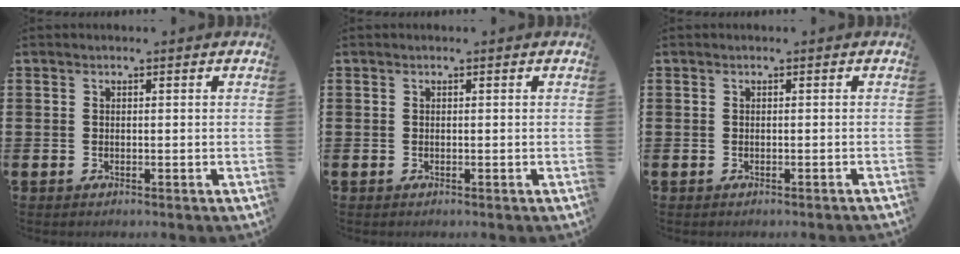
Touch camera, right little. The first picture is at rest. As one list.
[{"total": 0.0}, {"total": 0.0}]